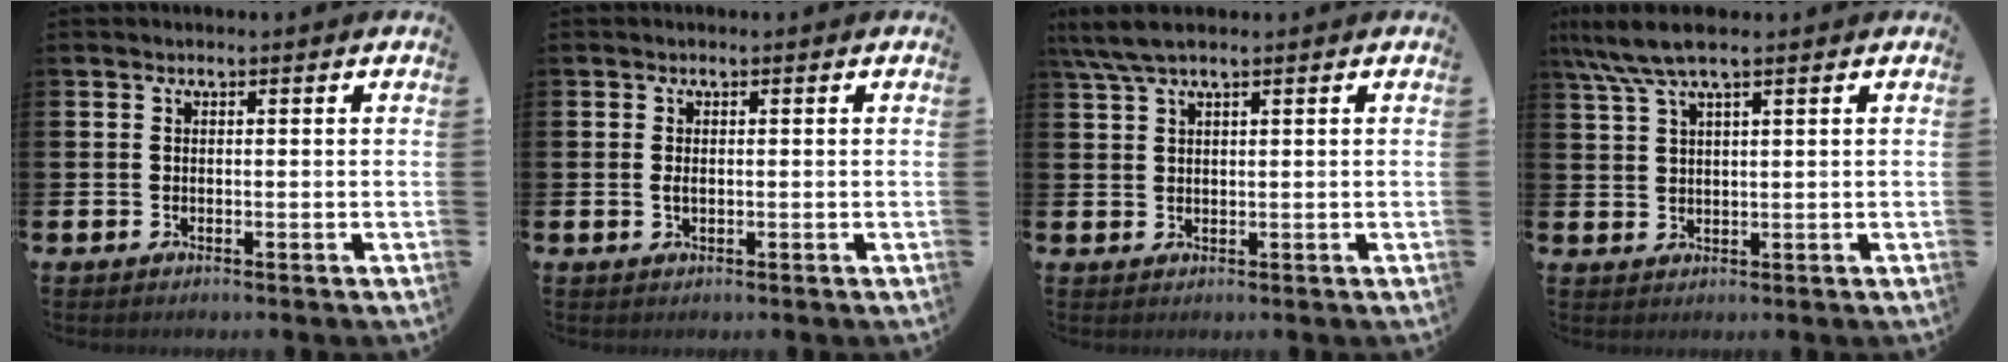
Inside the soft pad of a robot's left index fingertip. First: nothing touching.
{"total": 0.9, "force": [0.0, 0.5, 0.8], "torque": [-0.015, 0.004, -0.002]}
{"total": 4.0, "force": [3.0, 0.6, 2.5], "torque": [-0.058, 0.000, 0.056]}
{"total": 5.7, "force": [4.2, 0.8, 3.7], "torque": [-0.083, -0.004, 0.076]}